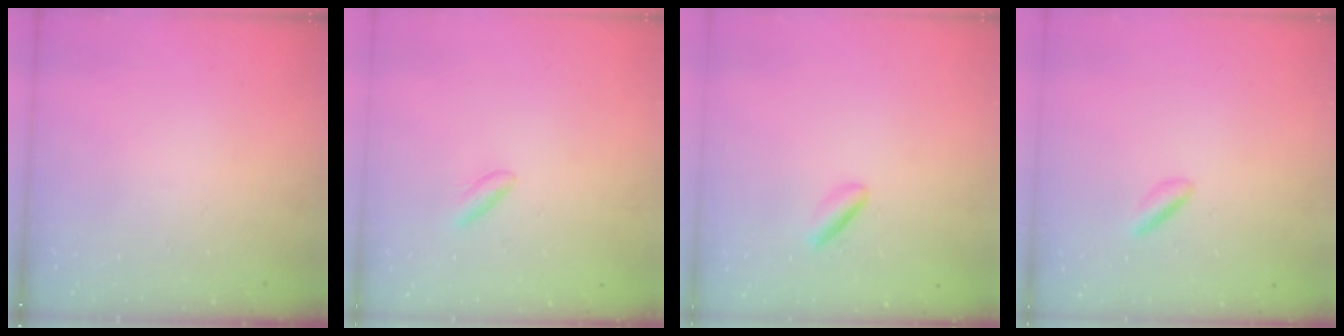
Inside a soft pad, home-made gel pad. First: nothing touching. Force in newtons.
{"total": 2.7, "press": 2.4, "slide": 1.1}
{"total": 2.0, "press": 1.9, "slide": 0.6}
{"total": 1.9, "press": 1.7, "slide": 0.7}